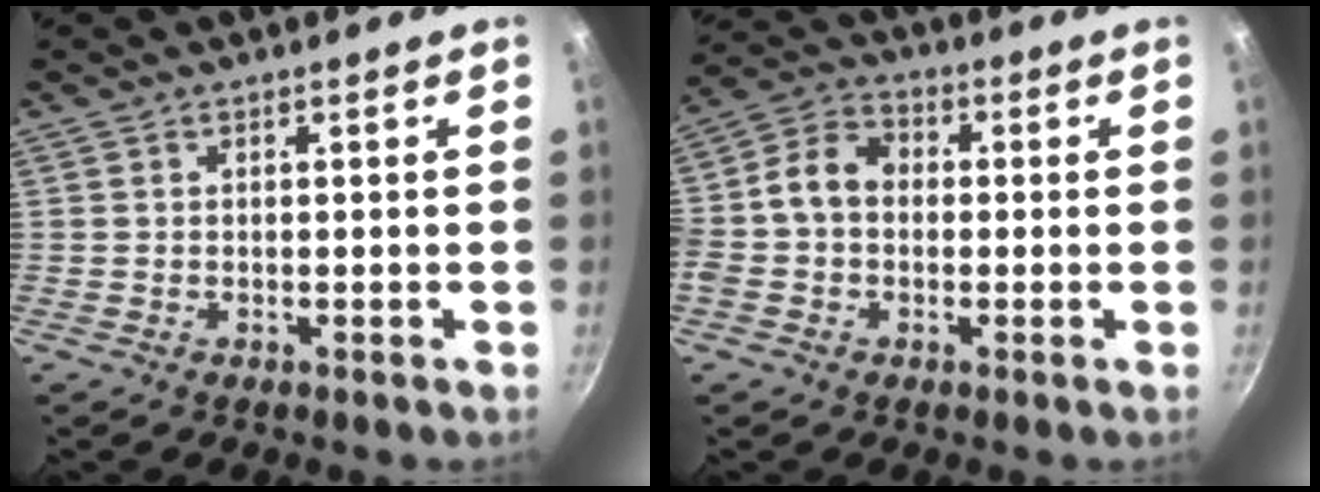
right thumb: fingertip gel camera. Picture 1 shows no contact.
{"total": 9.0, "force": [-0.3, 7.1, 5.6], "torque": [-0.081, 0.026, -0.030]}